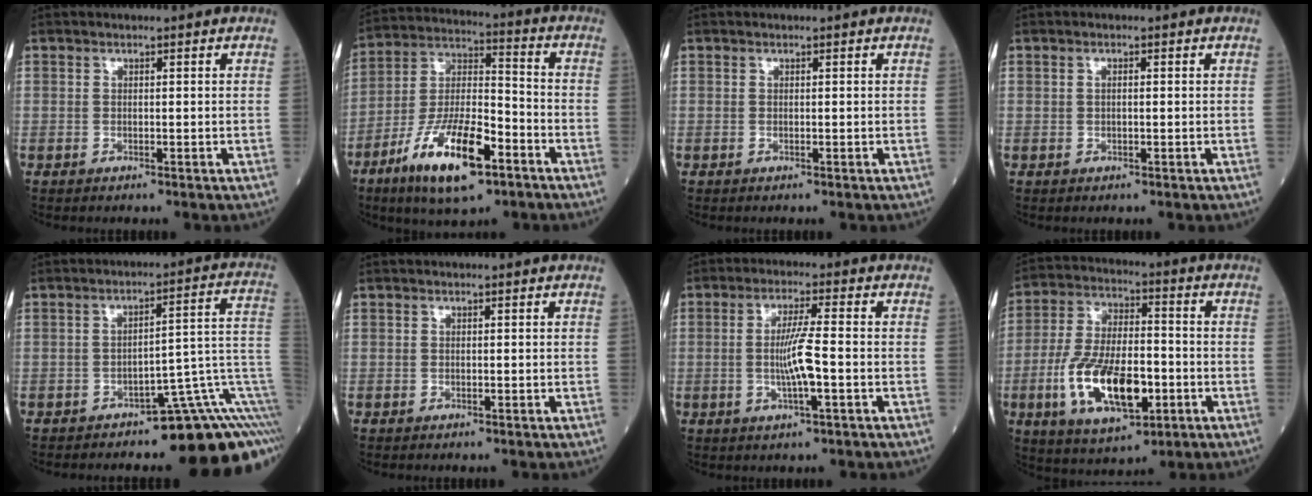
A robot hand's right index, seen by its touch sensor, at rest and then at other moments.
{"total": 16.9, "force": [-9.2, 4.9, 13.3], "torque": [-0.267, -0.010, -0.163]}
{"total": 0.0}
{"total": 1.2, "force": [0.1, 0.6, 1.0], "torque": [-0.031, 0.006, 0.002]}
{"total": 14.7, "force": [-7.3, 3.4, 12.4], "torque": [-0.099, 0.067, -0.091]}
{"total": 0.0}
{"total": 6.9, "force": [-1.2, 0.8, 6.8], "torque": [-0.133, 0.000, -0.021]}
{"total": 16.6, "force": [-5.1, 6.7, 14.3], "torque": [-0.293, -0.003, -0.082]}